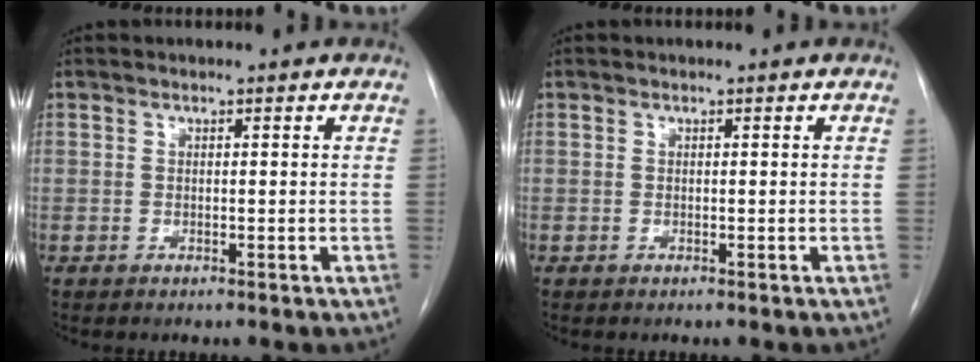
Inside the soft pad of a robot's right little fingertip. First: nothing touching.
{"total": 0.0}